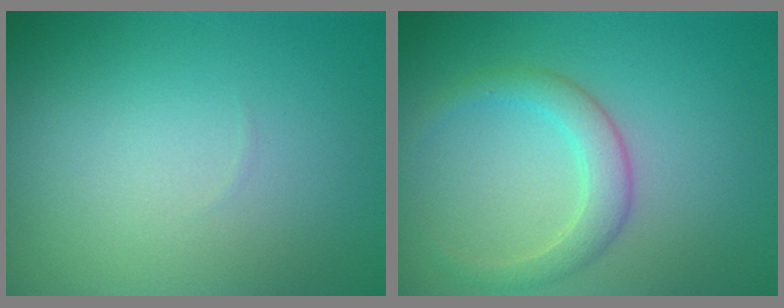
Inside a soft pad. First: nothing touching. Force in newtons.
{"total": 2.7, "press": 2.7, "slide": 0.2}